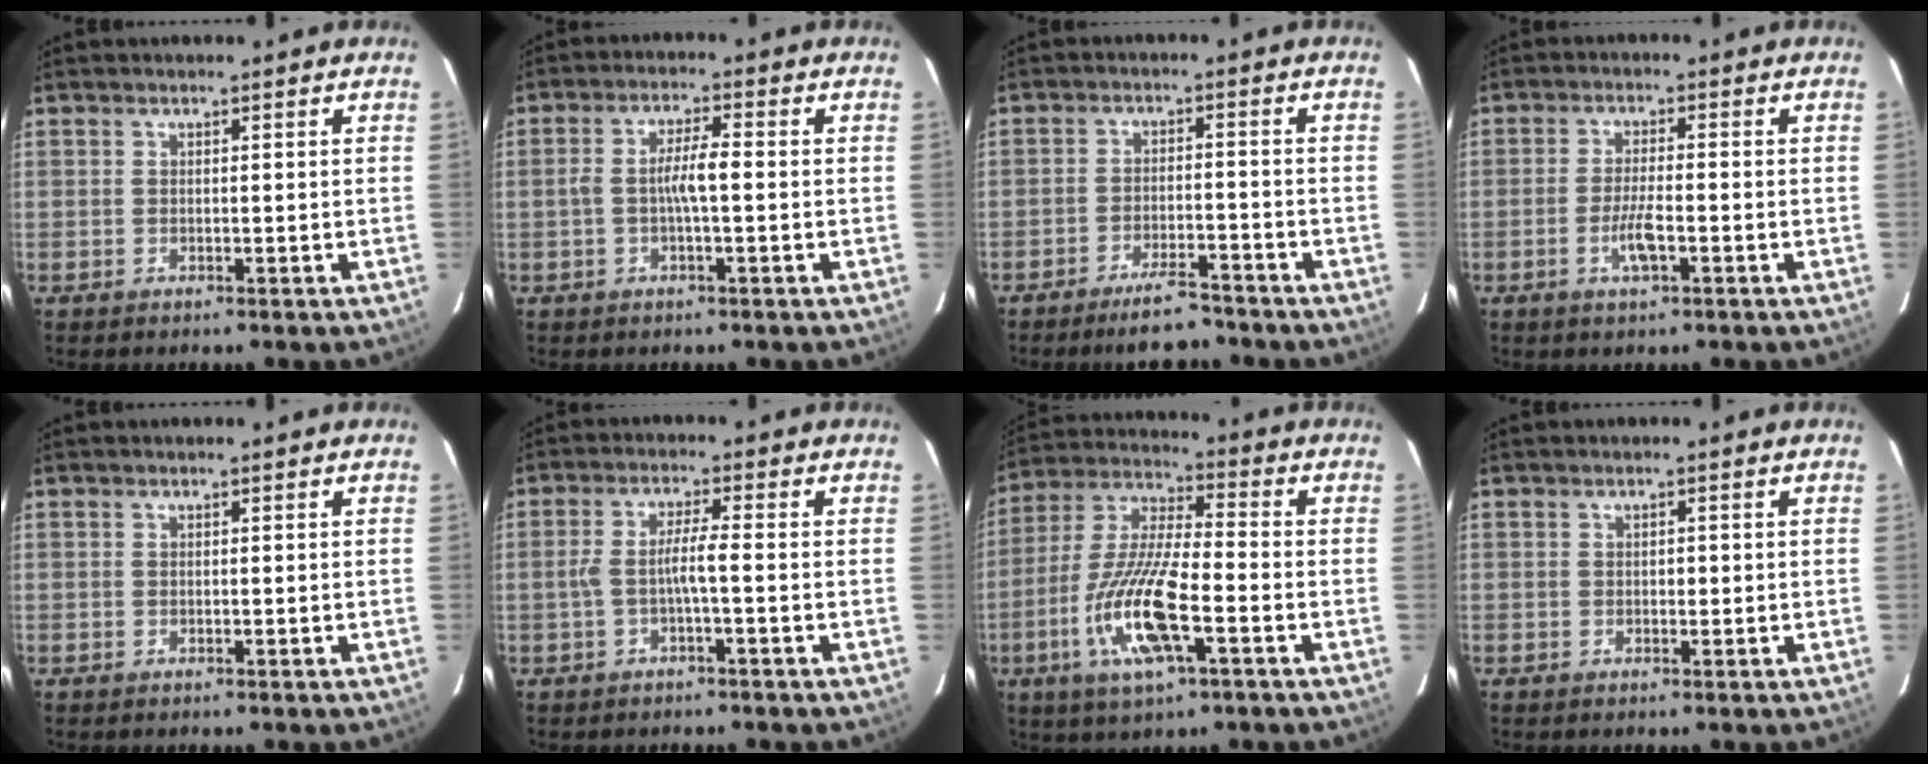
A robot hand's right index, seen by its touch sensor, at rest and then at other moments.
{"total": 4.5, "force": [-0.5, 0.7, 4.5], "torque": [-0.086, 0.011, -0.008]}
{"total": 6.1, "force": [-5.2, 1.1, 2.9], "torque": [-0.051, -0.008, -0.090]}
{"total": 4.1, "force": [-1.6, 0.7, 3.7], "torque": [-0.075, -0.002, -0.030]}
{"total": 0.0}
{"total": 3.8, "force": [-0.9, 0.0, 3.7], "torque": [-0.071, 0.010, -0.016]}
{"total": 14.7, "force": [-5.3, 2.8, 13.4], "torque": [-0.279, -0.010, -0.095]}
{"total": 0.7, "force": [-0.1, 0.5, 0.5], "torque": [-0.008, 0.002, -0.002]}